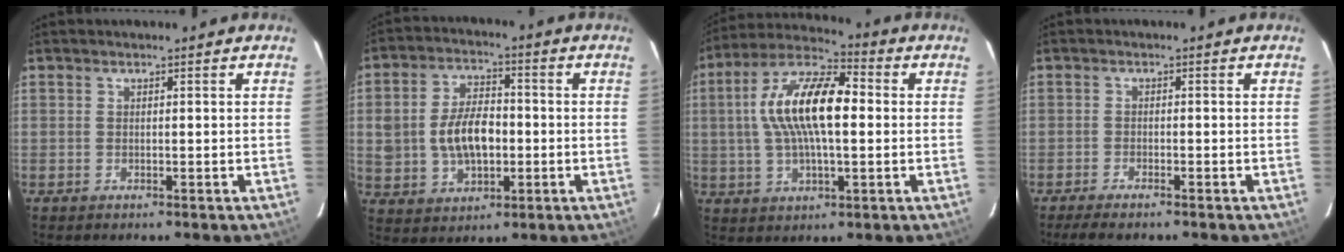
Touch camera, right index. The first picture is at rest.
{"total": 11.0, "force": [-0.9, 6.8, 8.6], "torque": [-0.174, 0.012, -0.003]}
{"total": 15.9, "force": [1.4, 6.0, 14.6], "torque": [-0.279, 0.021, 0.016]}
{"total": 3.8, "force": [-3.2, 0.4, 2.0], "torque": [-0.052, -0.012, -0.059]}